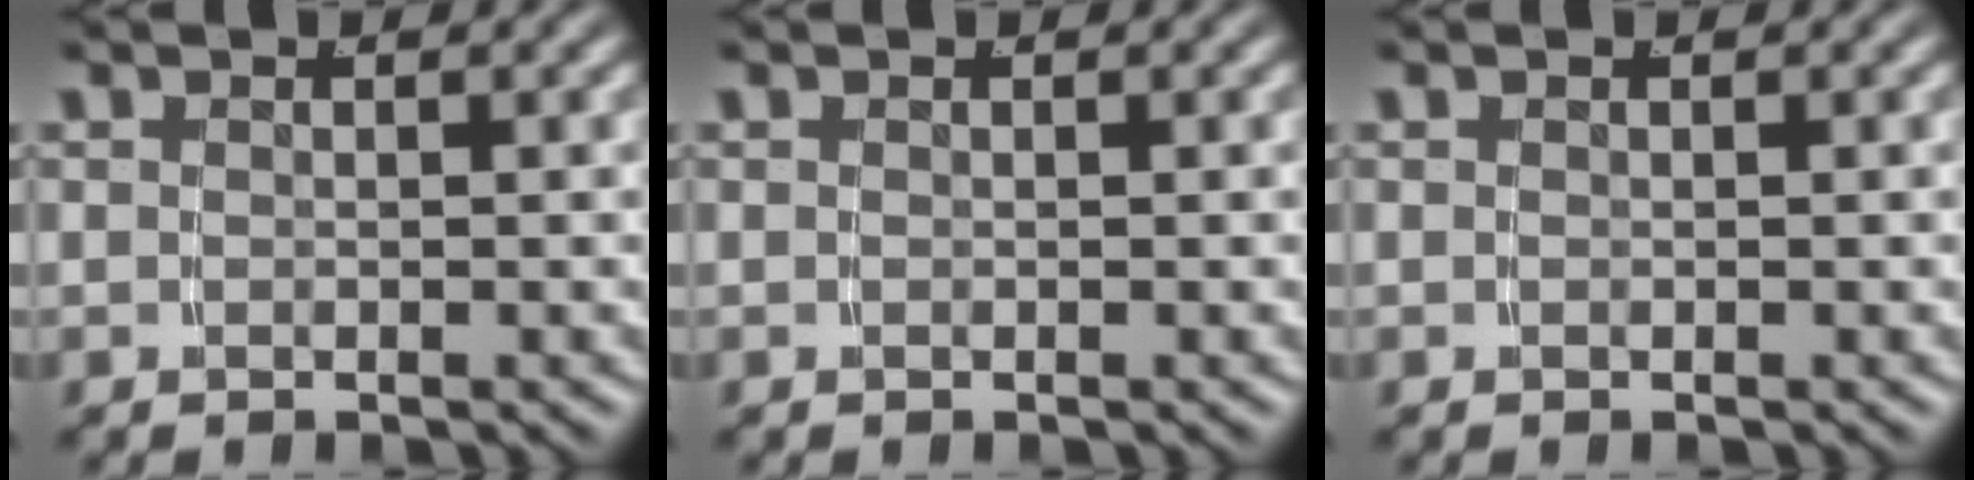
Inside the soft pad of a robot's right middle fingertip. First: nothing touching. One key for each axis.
{"total": 0.0}
{"total": 0.0}